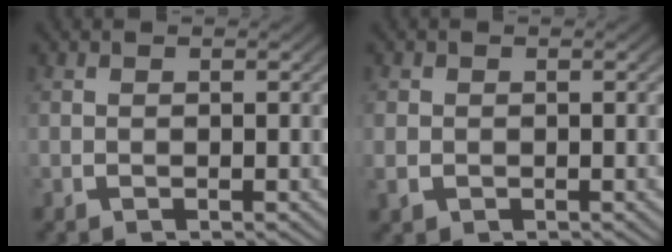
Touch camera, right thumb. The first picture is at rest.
{"total": 1.6, "force": [-0.4, 1.6, 0.3], "torque": [-0.012, -0.004, -0.006]}